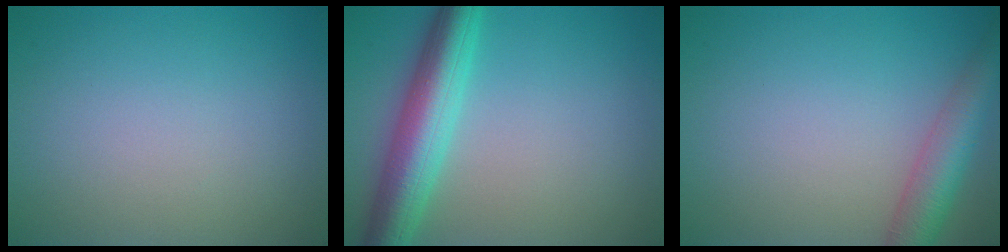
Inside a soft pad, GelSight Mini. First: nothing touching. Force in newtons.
{"total": 6.7, "press": 6.7, "slide": 0.3}
{"total": 4.5, "press": 4.5, "slide": 0.3}